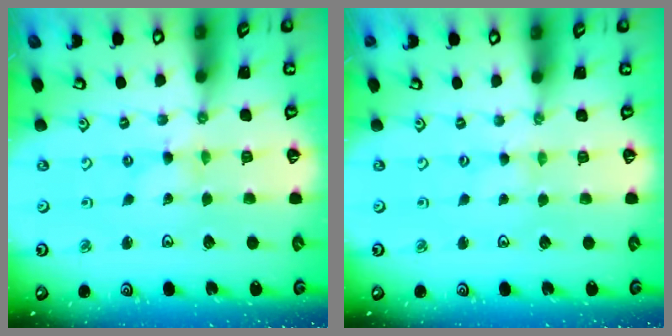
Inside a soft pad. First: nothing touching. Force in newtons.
{"total": 0.7, "press": 0.7, "slide": 0.1}